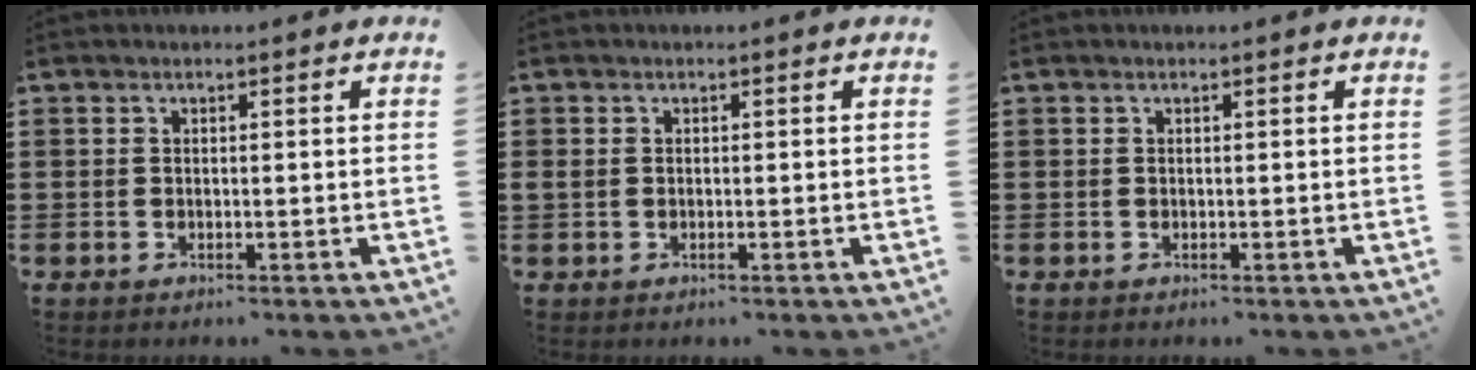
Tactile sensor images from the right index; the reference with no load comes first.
{"total": 0.6, "force": [-0.1, 0.5, 0.3], "torque": [-0.007, 0.002, -0.002]}
{"total": 0.0}